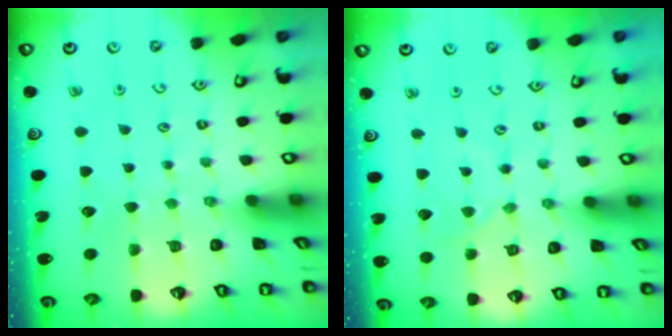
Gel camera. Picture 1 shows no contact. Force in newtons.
{"total": 0.6, "press": 0.5, "slide": 0.2}